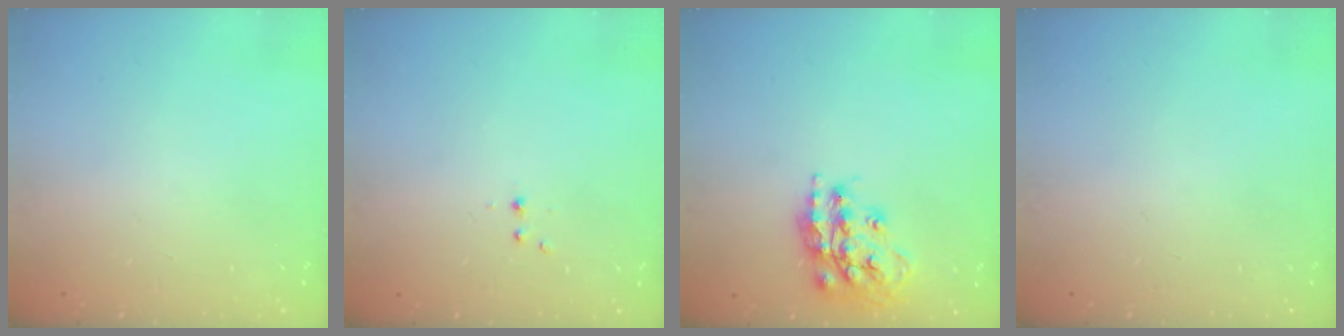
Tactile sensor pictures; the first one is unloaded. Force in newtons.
{"total": 2.2, "press": 1.9, "slide": 1.2}
{"total": 16.8, "press": 16.7, "slide": 1.5}
{"total": 0.0}